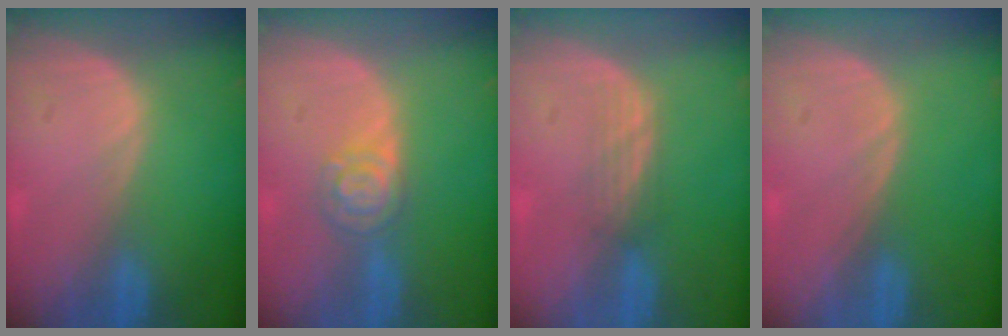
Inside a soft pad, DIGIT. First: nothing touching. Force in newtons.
{"total": 4.7, "press": 4.1, "slide": 2.3}
{"total": 2.1, "press": 2.1, "slide": 0.3}
{"total": 0.0}